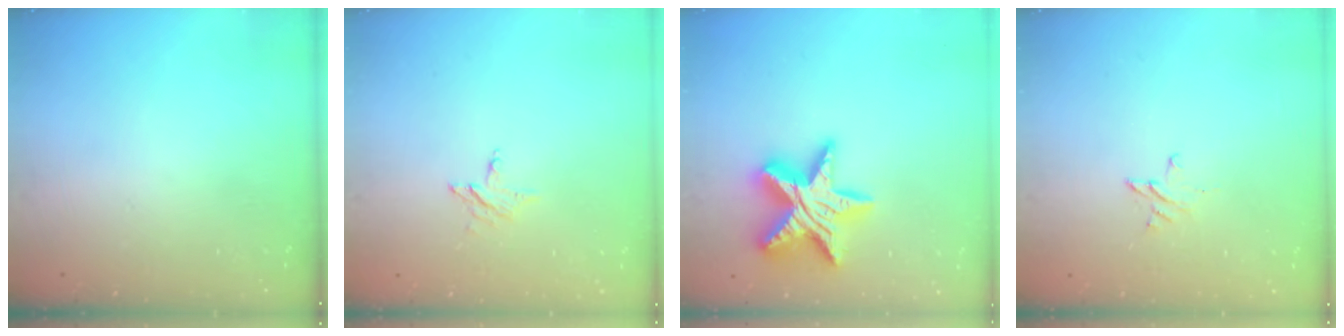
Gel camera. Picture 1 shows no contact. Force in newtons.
{"total": 3.2, "press": 3.2, "slide": 0.4}
{"total": 18.5, "press": 18.4, "slide": 1.2}
{"total": 2.3, "press": 2.3, "slide": 0.2}